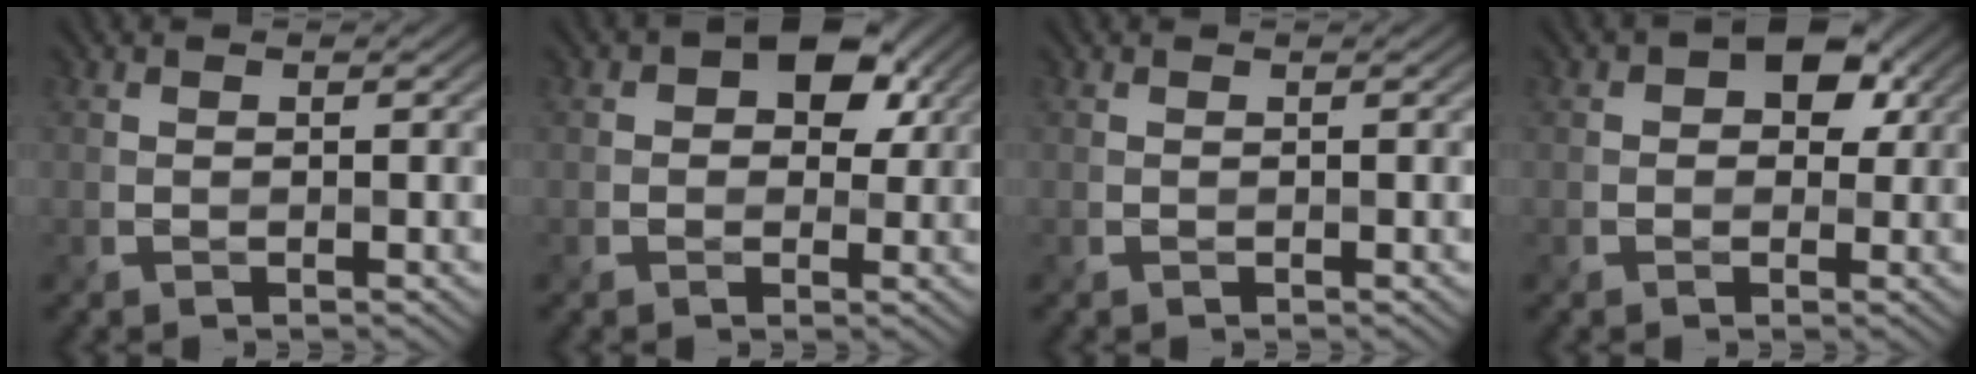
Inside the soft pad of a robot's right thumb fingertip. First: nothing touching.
{"total": 6.0, "force": [1.8, 4.3, 3.7], "torque": [-0.049, -0.003, 0.020]}
{"total": 0.0}
{"total": 4.9, "force": [1.3, 3.6, 3.0], "torque": [-0.038, -0.001, 0.012]}